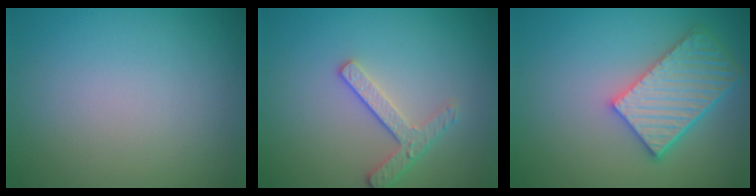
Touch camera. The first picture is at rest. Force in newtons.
{"total": 2.4, "press": 2.3, "slide": 0.9}
{"total": 5.2, "press": 4.6, "slide": 2.4}